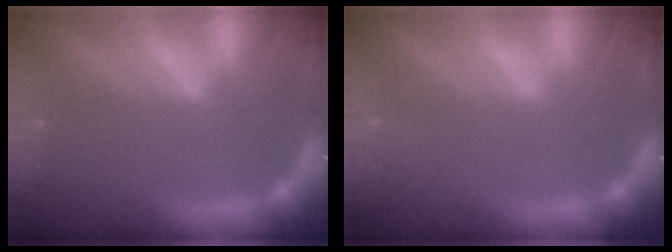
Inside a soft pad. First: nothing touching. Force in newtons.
{"total": 0.9}